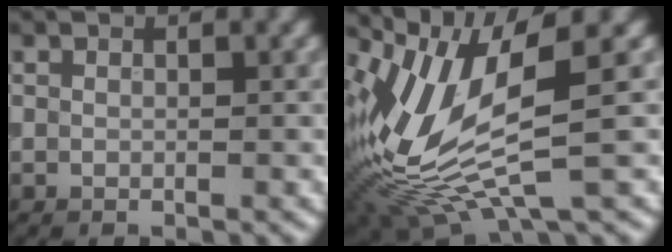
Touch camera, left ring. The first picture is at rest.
{"total": 9.3, "force": [-0.3, 3.1, 8.8], "torque": [-0.196, -0.010, -0.008]}